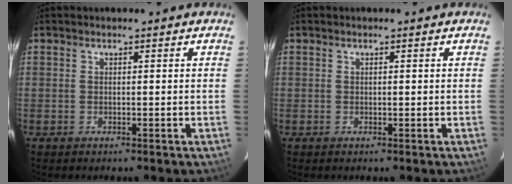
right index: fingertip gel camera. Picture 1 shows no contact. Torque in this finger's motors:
{"motor_torque": [0.01, -0.12, -0.02, 0.00]}